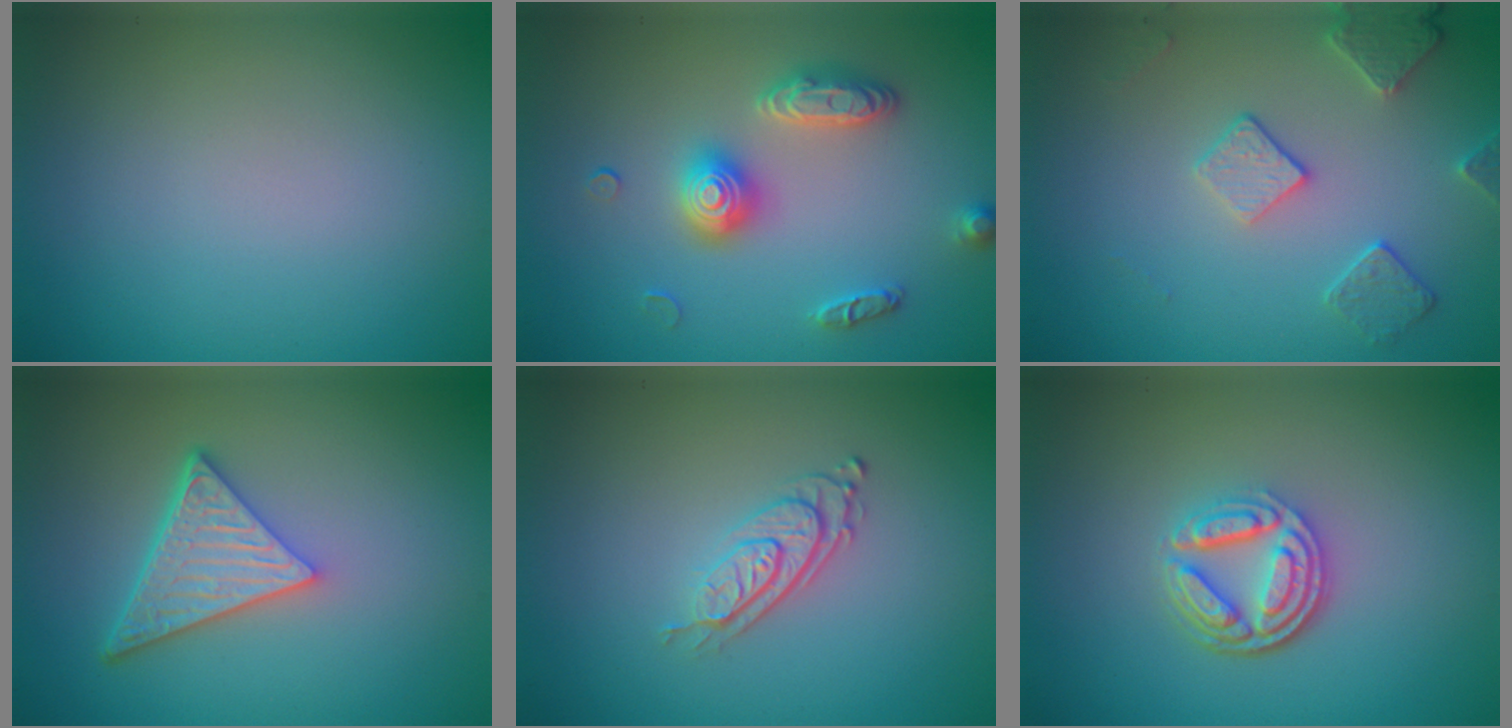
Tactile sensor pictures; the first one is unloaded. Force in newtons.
{"total": 3.2, "press": 3.2, "slide": 0.4}
{"total": 2.8, "press": 2.7, "slide": 0.7}
{"total": 5.4, "press": 4.1, "slide": 3.6}
{"total": 2.8, "press": 2.0, "slide": 2.0}
{"total": 4.3, "press": 3.4, "slide": 2.7}